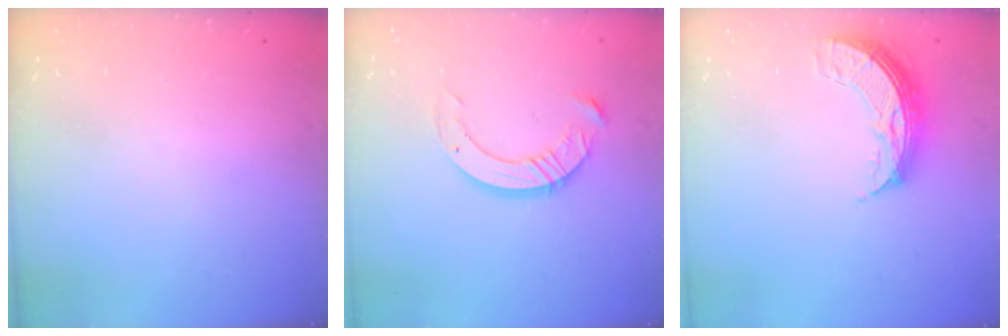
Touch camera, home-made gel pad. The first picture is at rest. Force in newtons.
{"total": 10.5, "press": 10.4, "slide": 0.9}
{"total": 8.0, "press": 8.0, "slide": 0.7}